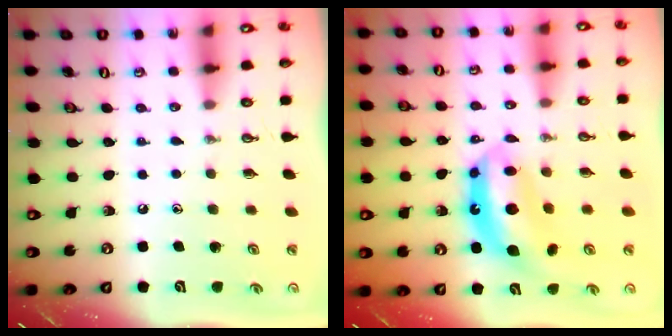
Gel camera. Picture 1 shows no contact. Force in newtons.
{"total": 11.2, "press": 11.2, "slide": 1.3}